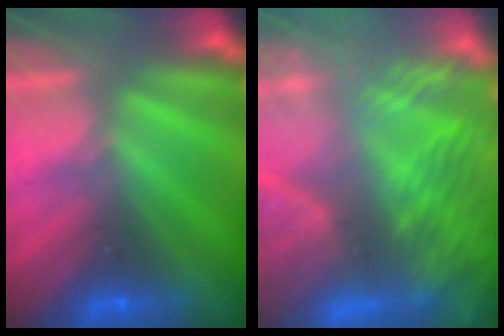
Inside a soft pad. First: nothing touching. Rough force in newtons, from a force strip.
{"total": 9.3}